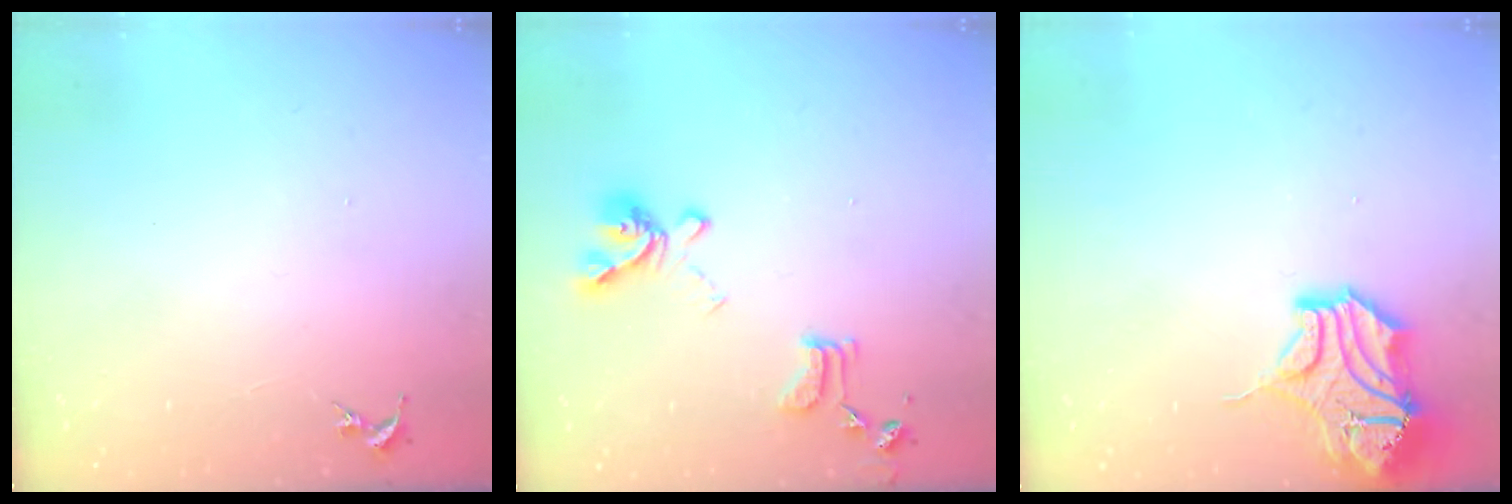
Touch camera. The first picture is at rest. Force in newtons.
{"total": 16.4, "press": 16.3, "slide": 1.6}
{"total": 14.5, "press": 14.3, "slide": 2.1}